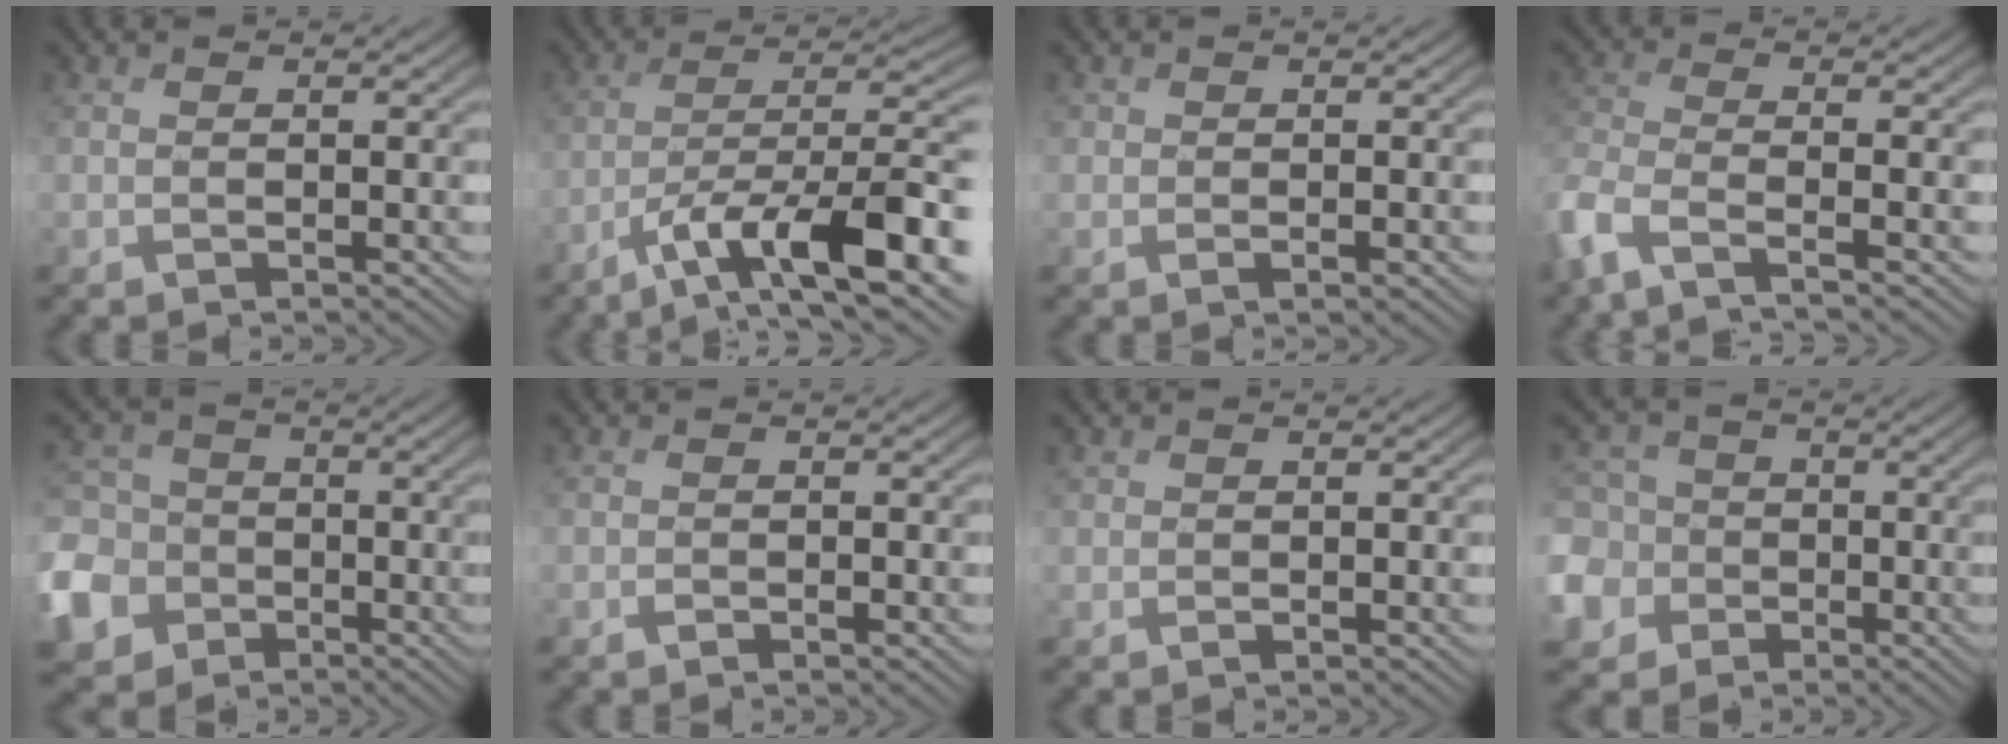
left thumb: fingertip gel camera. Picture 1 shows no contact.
{"total": 13.6, "force": [-6.8, 4.2, 11.0], "torque": [-0.186, -0.005, -0.111]}
{"total": 1.5, "force": [-0.3, 0.9, 1.2], "torque": [-0.020, -0.004, -0.006]}
{"total": 5.9, "force": [-3.8, 1.5, 4.3], "torque": [-0.100, -0.012, -0.088]}
{"total": 11.4, "force": [-4.6, 9.4, 4.5], "torque": [-0.151, -0.037, -0.112]}
{"total": 0.9, "force": [-0.5, 0.4, 0.5], "torque": [-0.009, 0.000, -0.009]}
{"total": 0.7, "force": [0.2, 0.6, 0.3], "torque": [-0.006, -0.003, 0.005]}
{"total": 10.3, "force": [-3.0, 9.2, 3.3], "torque": [-0.127, -0.020, -0.085]}